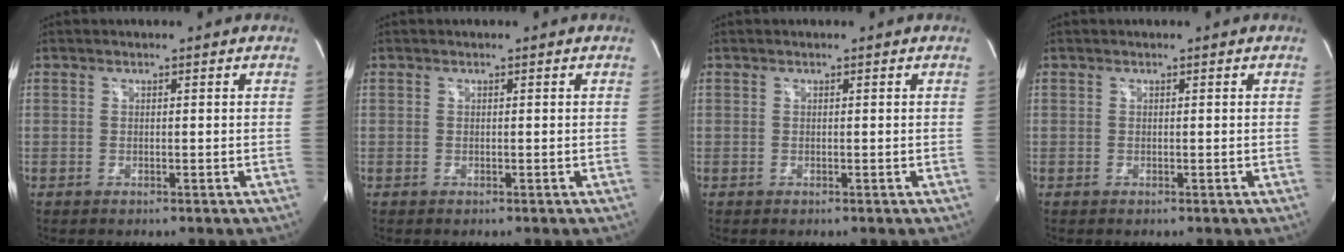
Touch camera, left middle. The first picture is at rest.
{"total": 0.0}
{"total": 0.0}
{"total": 0.0}